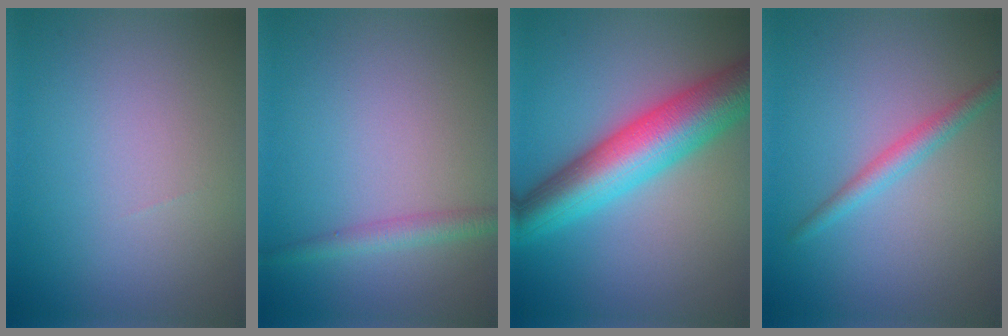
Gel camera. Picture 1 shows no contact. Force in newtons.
{"total": 2.0, "press": 2.0, "slide": 0.0}
{"total": 9.8, "press": 9.8, "slide": 0.1}
{"total": 2.1, "press": 2.1, "slide": 0.1}